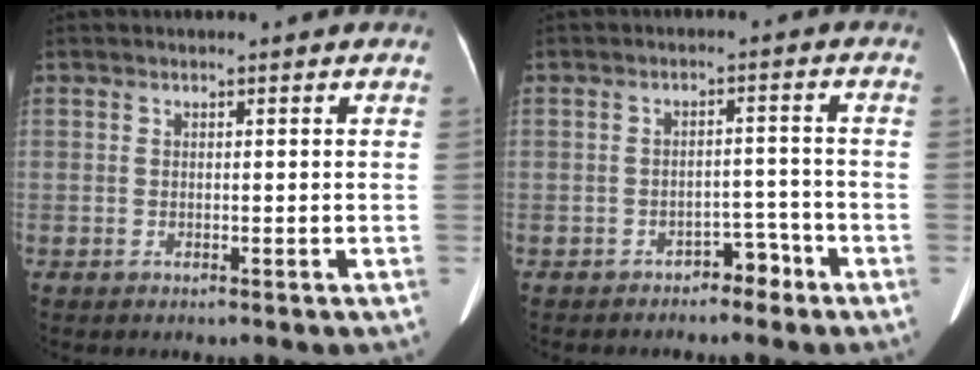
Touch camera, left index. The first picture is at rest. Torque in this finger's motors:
{"motor_torque": [0.04, 0.24, 0.01, -0.01]}